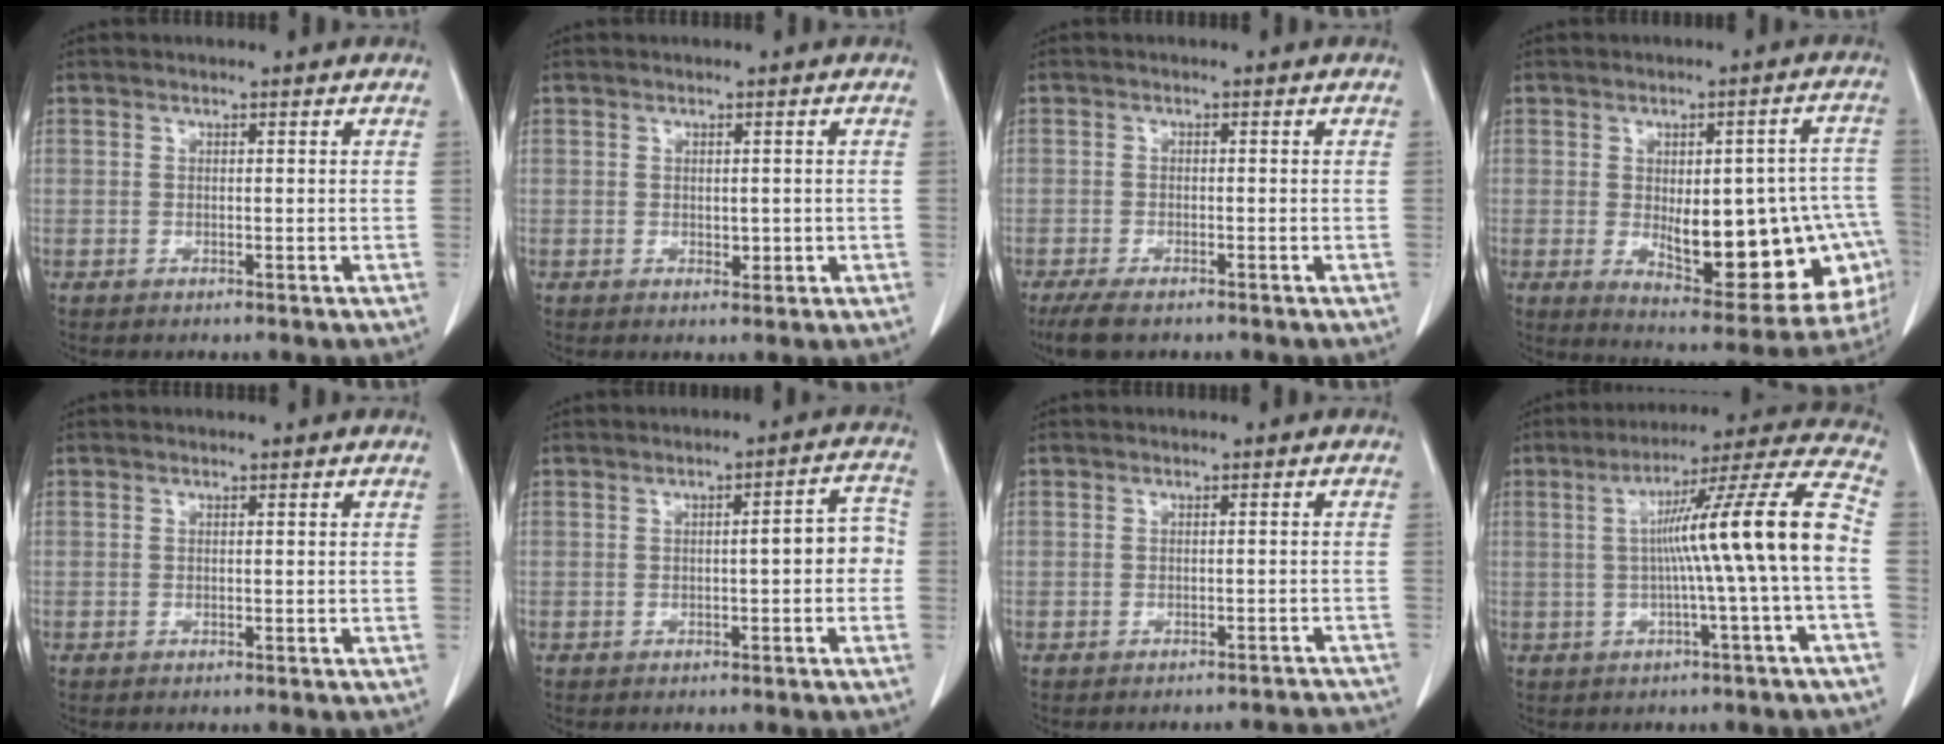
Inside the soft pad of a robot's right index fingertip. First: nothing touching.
{"total": 1.7, "force": [-0.1, 1.0, 1.3], "torque": [-0.017, -0.002, 0.003]}
{"total": 4.5, "force": [-3.3, 1.3, 2.7], "torque": [-0.051, -0.012, -0.052]}
{"total": 20.5, "force": [-3.6, 7.4, 18.7], "torque": [-0.178, 0.021, -0.017]}
{"total": 0.0}
{"total": 4.7, "force": [-0.5, 1.2, 4.5], "torque": [-0.051, 0.022, -0.009]}
{"total": 6.1, "force": [-5.9, 1.3, 0.1], "torque": [0.009, 0.018, -0.054]}
{"total": 14.5, "force": [-0.8, -1.8, 14.4], "torque": [-0.211, 0.021, -0.016]}